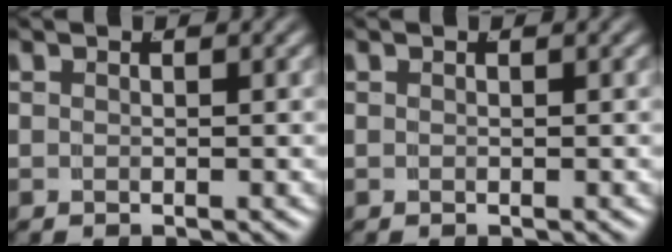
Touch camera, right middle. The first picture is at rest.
{"total": 0.0}